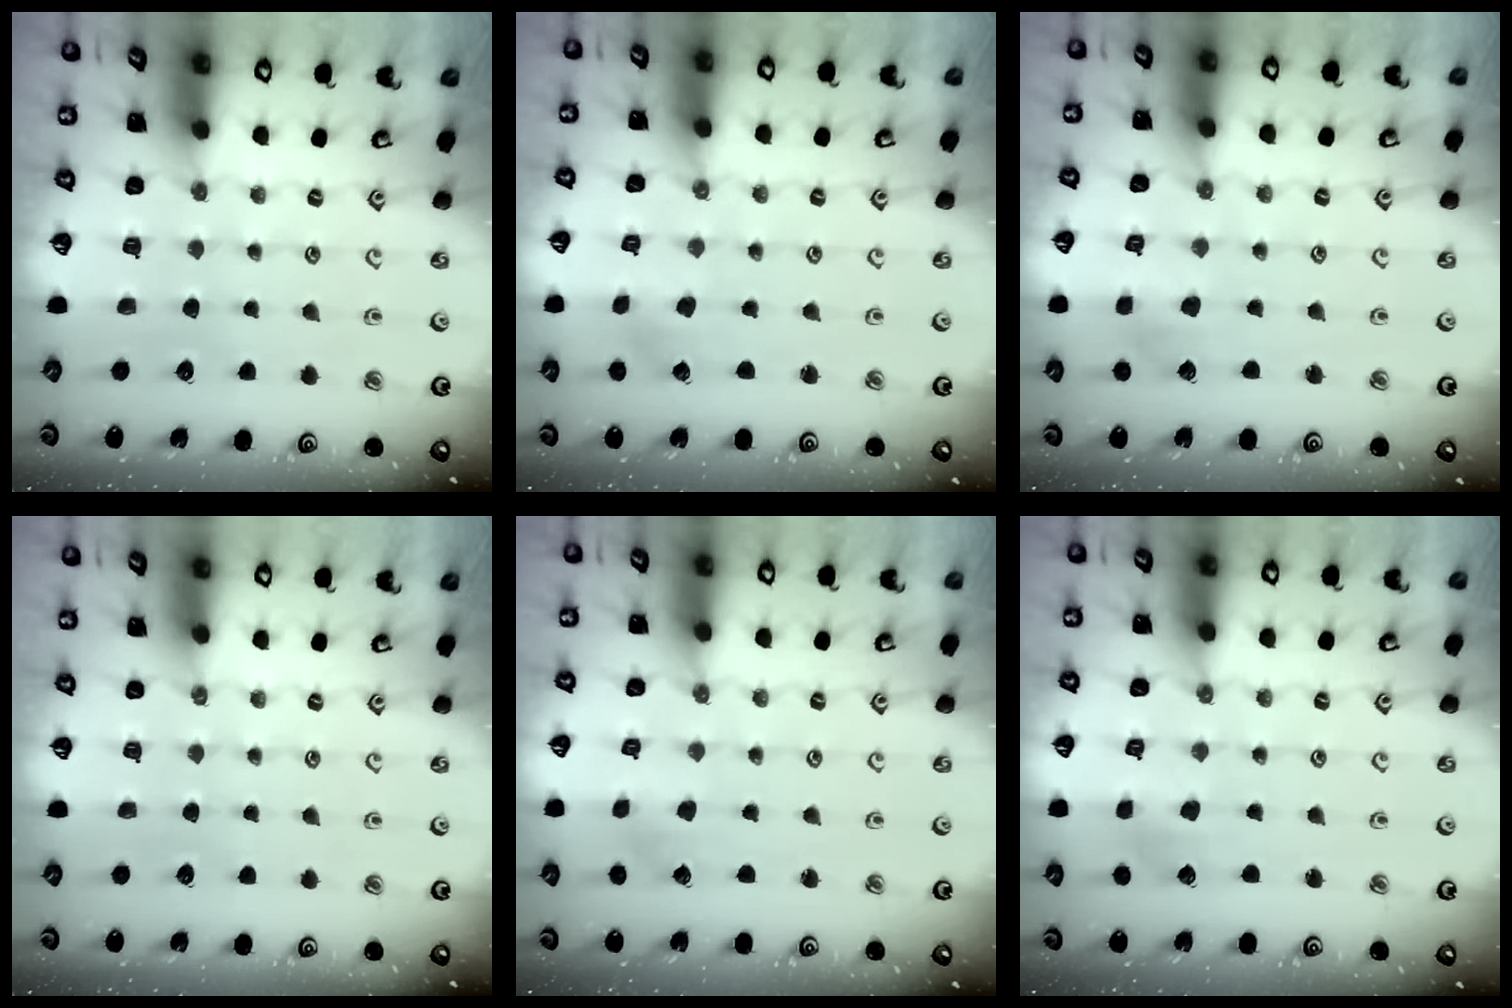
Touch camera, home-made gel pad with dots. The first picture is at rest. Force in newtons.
{"total": 0.8, "press": 0.7, "slide": 0.2}
{"total": 3.5, "press": 3.4, "slide": 0.6}
{"total": 0.0}
{"total": 1.3, "press": 1.3, "slide": 0.2}
{"total": 2.4, "press": 2.4, "slide": 0.2}